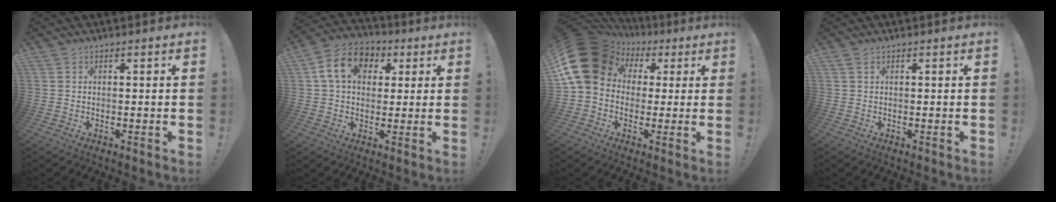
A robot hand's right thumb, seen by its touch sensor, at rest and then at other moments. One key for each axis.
{"total": 12.8, "fx": 3.8, "fy": 9.6, "fz": 7.6, "tx": -0.121, "ty": 0.008, "tz": 0.077}
{"total": 16.1, "fx": 3.9, "fy": 12.6, "fz": 9.1, "tx": -0.158, "ty": -0.012, "tz": 0.083}
{"total": 0.6, "fx": 0.1, "fy": 0.0, "fz": 0.6, "tx": -0.017, "ty": 0.002, "tz": 0.003}